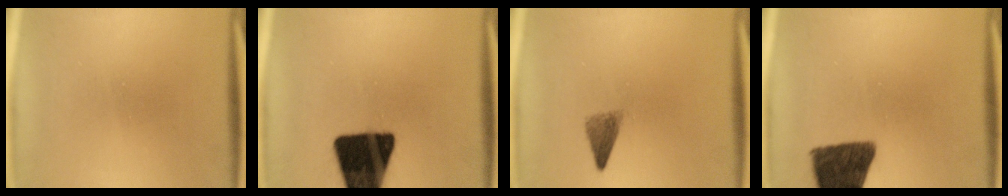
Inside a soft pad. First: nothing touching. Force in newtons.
{"total": 18.8}
{"total": 2.5}
{"total": 12.5}